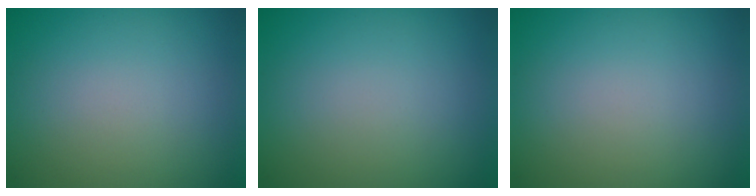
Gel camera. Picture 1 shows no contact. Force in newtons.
{"total": 0.0}
{"total": 0.0}